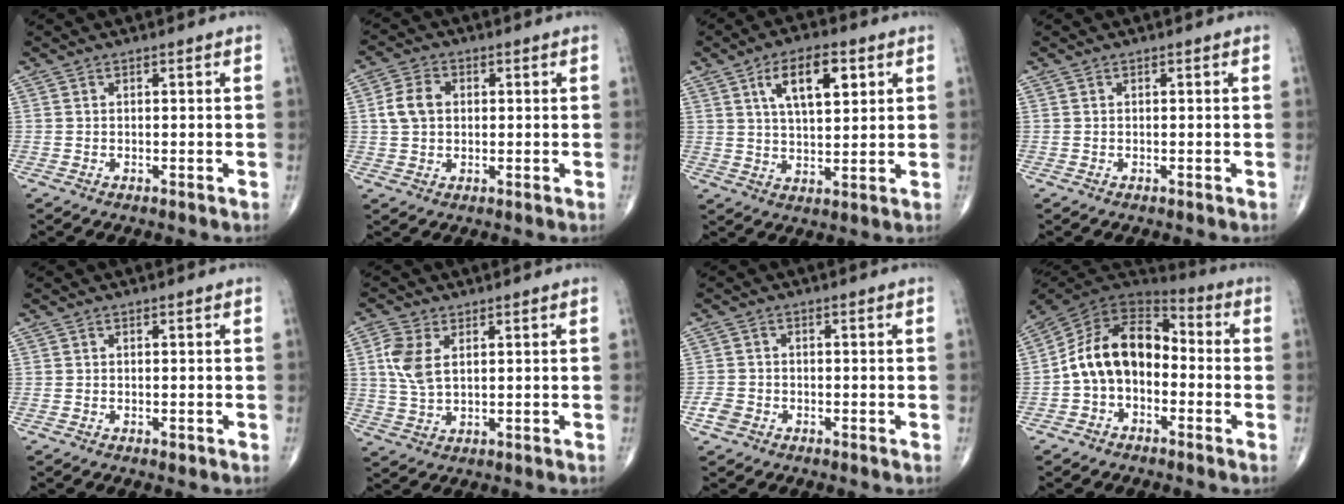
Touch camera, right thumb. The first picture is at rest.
{"total": 5.9, "force": [0.8, 4.4, 3.8], "torque": [-0.070, 0.008, 0.012]}
{"total": 10.6, "force": [4.3, 4.7, 8.5], "torque": [-0.123, -0.012, 0.075]}
{"total": 0.0}
{"total": 1.0, "force": [-0.4, 0.6, 0.7], "torque": [-0.011, -0.002, -0.006]}
{"total": 6.9, "force": [1.9, 3.9, 5.3], "torque": [-0.116, 0.000, 0.042]}
{"total": 2.9, "force": [-1.6, 2.1, 1.2], "torque": [-0.022, 0.005, -0.032]}
{"total": 14.2, "force": [-2.1, 9.9, 10.0], "torque": [-0.154, 0.055, -0.051]}